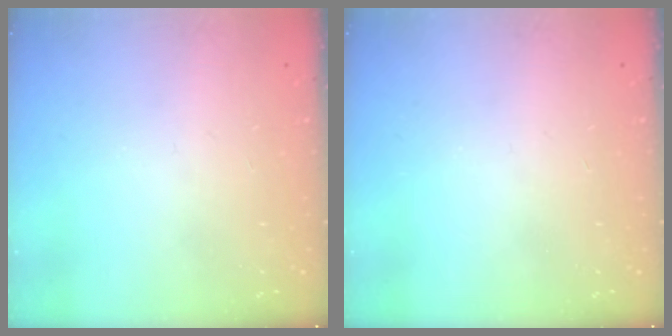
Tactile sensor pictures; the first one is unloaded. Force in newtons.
{"total": 0.0}